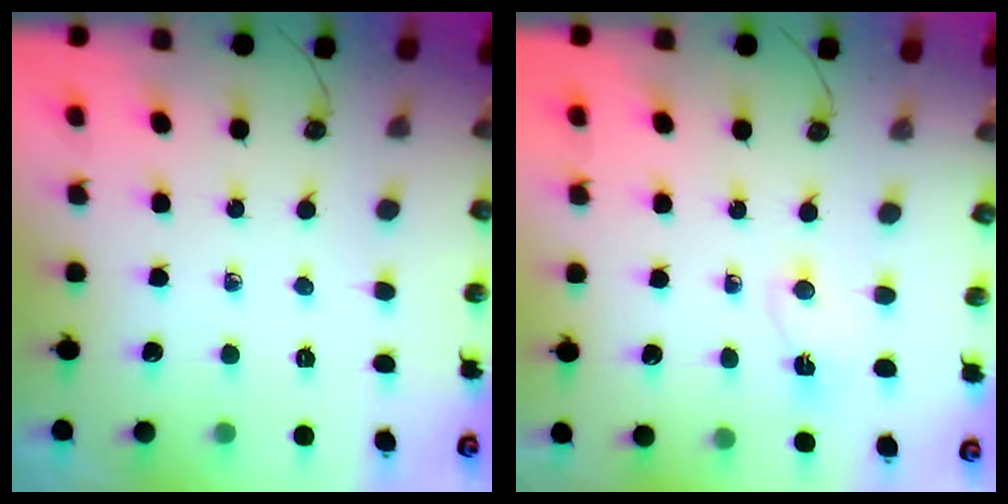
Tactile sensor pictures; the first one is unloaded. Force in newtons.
{"total": 2.2, "press": 1.9, "slide": 1.1}